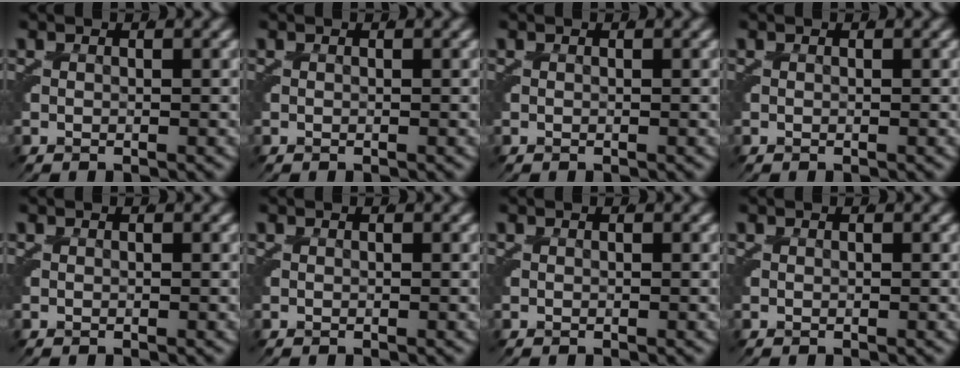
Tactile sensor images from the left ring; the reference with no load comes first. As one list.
[{"total": 0.0}, {"total": 0.0}, {"total": 0.0}, {"total": 0.0}, {"total": 0.0}, {"total": 0.0}, {"total": 0.0}]